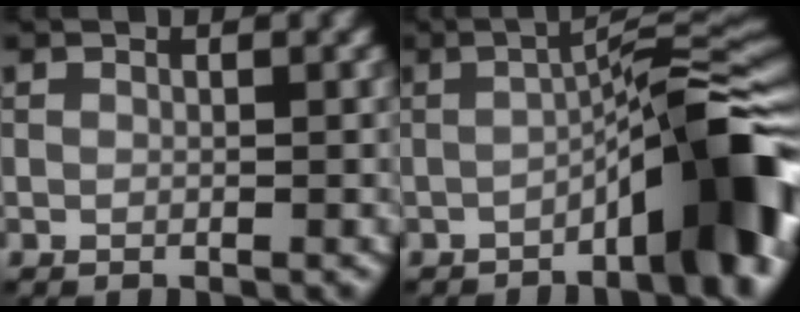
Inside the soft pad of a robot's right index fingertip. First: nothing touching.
{"total": 10.7, "force": [-4.4, 1.9, 9.6], "torque": [-0.118, 0.028, -0.069]}